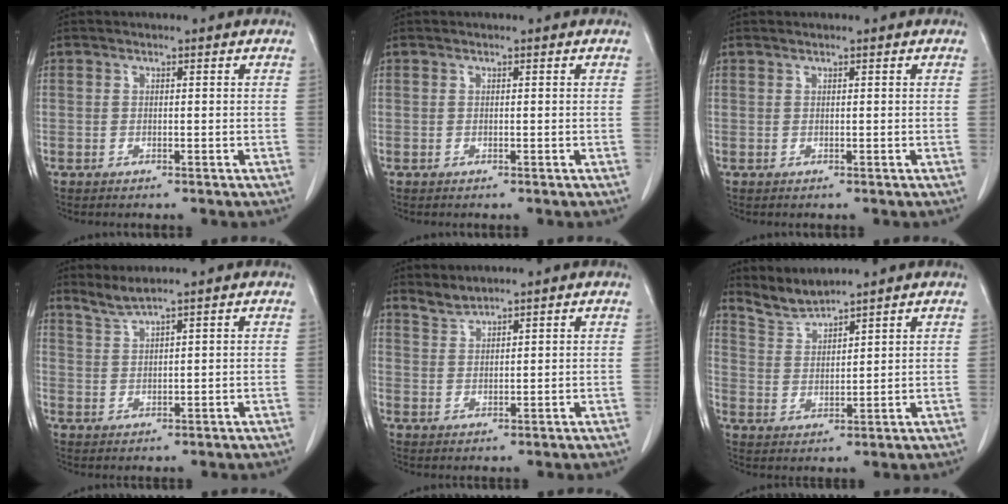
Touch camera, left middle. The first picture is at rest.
{"total": 0.0}
{"total": 0.0}
{"total": 2.4, "force": [2.1, -0.9, 0.6], "torque": [-0.018, -0.002, 0.050]}
{"total": 2.1, "force": [2.1, -0.2, 0.0], "torque": [-0.003, 0.001, 0.048]}
{"total": 4.2, "force": [4.2, -0.7, -0.2], "torque": [-0.004, -0.004, 0.092]}